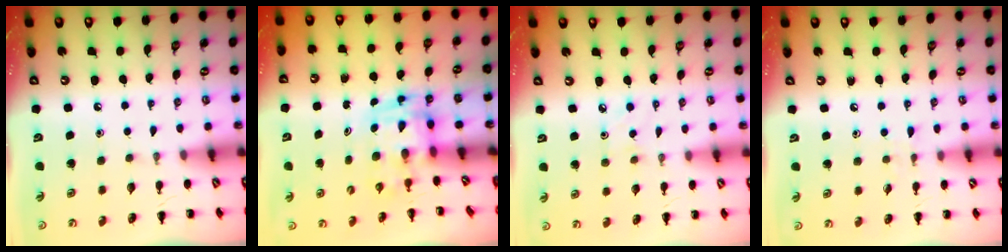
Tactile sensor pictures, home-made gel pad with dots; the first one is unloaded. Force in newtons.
{"total": 3.5, "press": 3.5, "slide": 0.7}
{"total": 2.5, "press": 2.3, "slide": 0.9}
{"total": 4.0, "press": 3.7, "slide": 1.5}